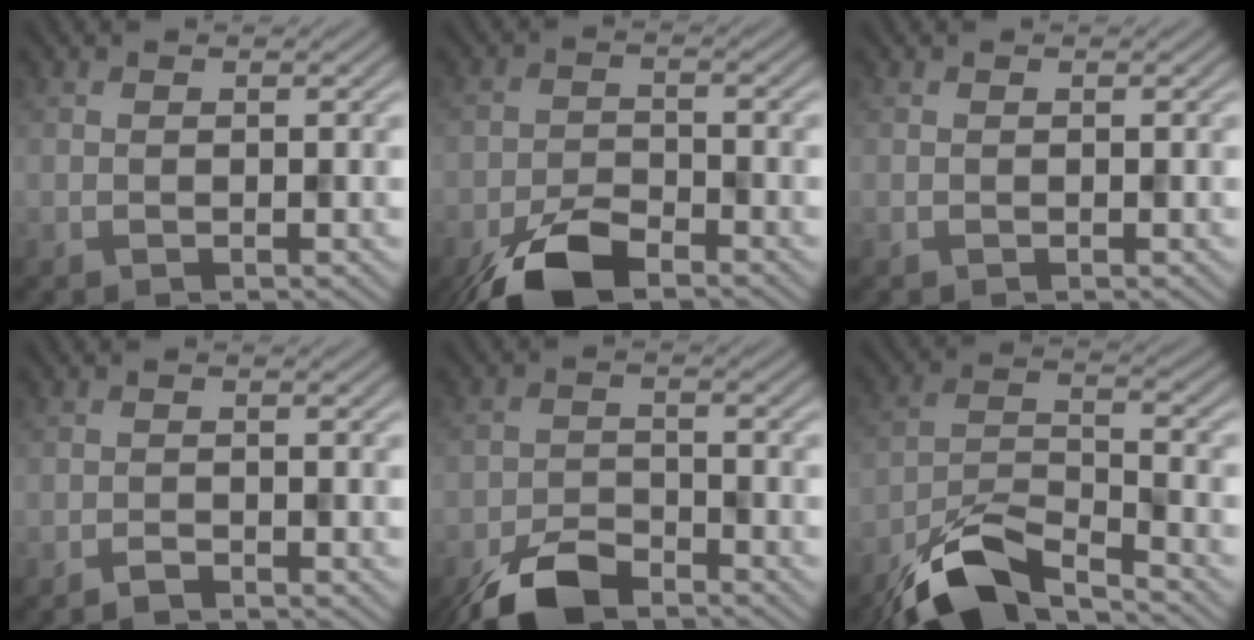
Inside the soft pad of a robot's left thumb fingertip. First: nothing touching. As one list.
[{"total": 7.5, "force": [-5.2, 2.9, 4.6], "torque": [-0.085, -0.006, -0.105]}, {"total": 0.0}, {"total": 1.1, "force": [-1.0, 0.2, 0.4], "torque": [-0.009, -0.001, -0.021]}, {"total": 7.0, "force": [-5.3, 2.8, 3.6], "torque": [-0.063, -0.006, -0.109]}, {"total": 10.2, "force": [-7.5, 3.1, 6.1], "torque": [-0.113, -0.006, -0.155]}]